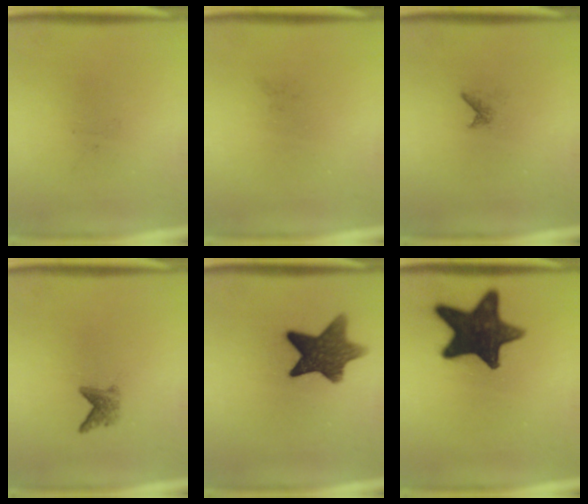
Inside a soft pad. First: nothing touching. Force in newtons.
{"total": 0.0}
{"total": 0.6}
{"total": 2.1}
{"total": 11.0}
{"total": 16.0}